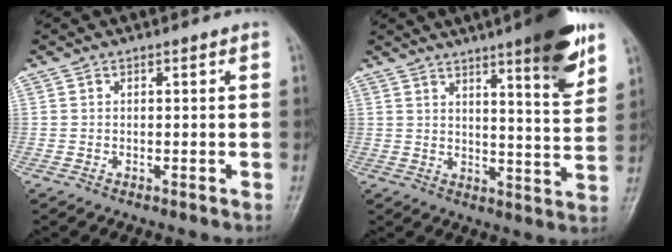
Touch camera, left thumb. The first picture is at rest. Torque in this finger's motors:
{"motor_torque": [1.80, 1.10, 1.37, -1.40, 0.32]}